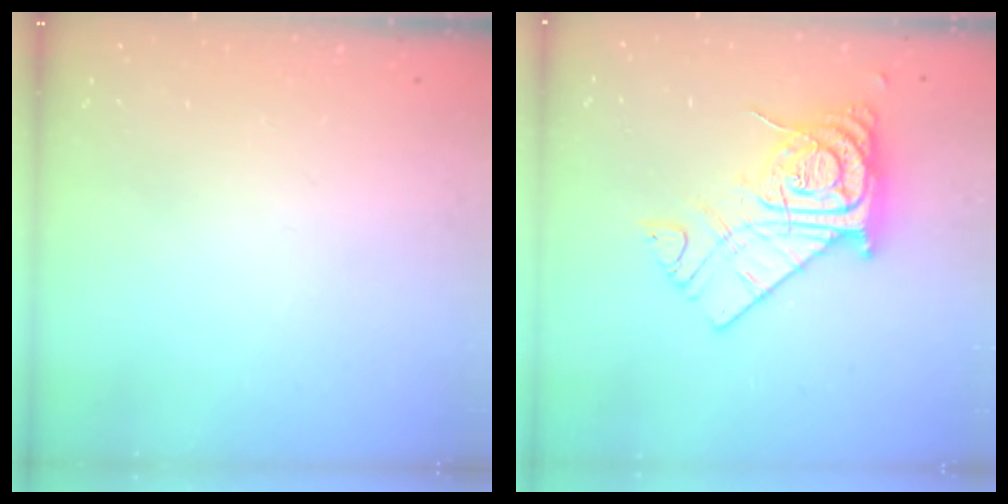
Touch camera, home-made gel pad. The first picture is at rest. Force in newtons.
{"total": 15.3, "press": 15.2, "slide": 1.5}